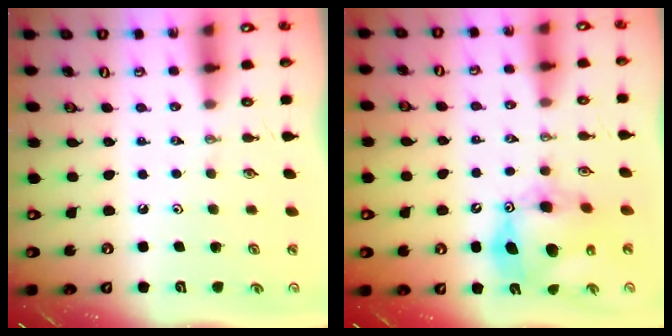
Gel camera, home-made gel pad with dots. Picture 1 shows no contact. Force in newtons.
{"total": 13.4, "press": 13.3, "slide": 1.2}